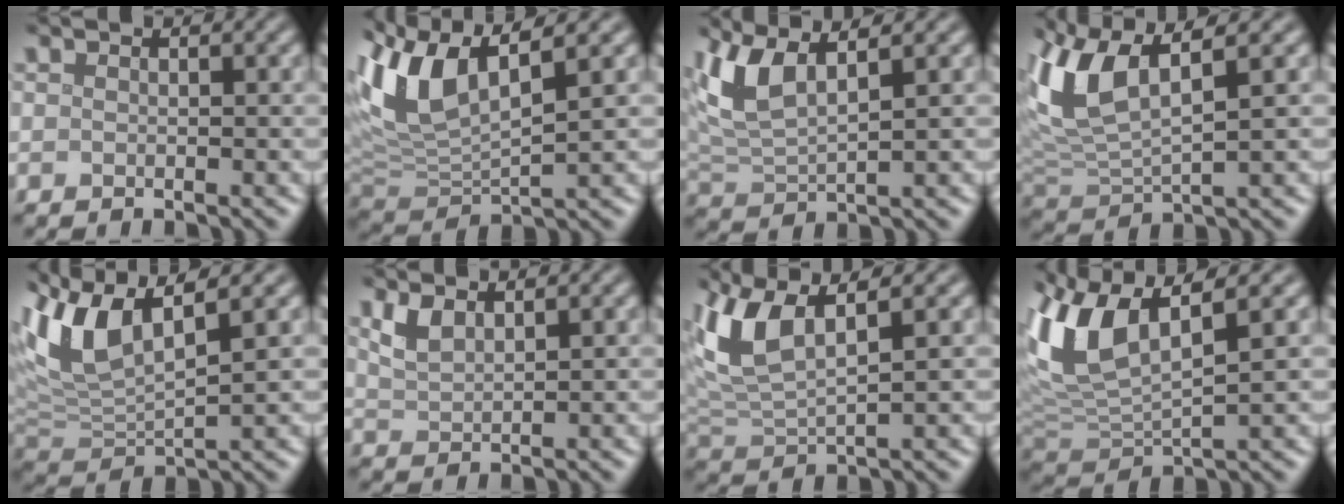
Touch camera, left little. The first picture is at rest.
{"total": 8.3, "force": [3.9, 3.1, 6.6], "torque": [-0.150, 0.015, 0.070]}
{"total": 5.1, "force": [3.1, 1.5, 3.7], "torque": [-0.093, 0.008, 0.064]}
{"total": 7.8, "force": [3.6, 2.8, 6.3], "torque": [-0.148, 0.015, 0.065]}
{"total": 7.4, "force": [3.8, 2.5, 5.9], "torque": [-0.134, 0.013, 0.070]}
{"total": 2.2, "force": [1.6, 0.8, 1.3], "torque": [-0.036, 0.001, 0.036]}
{"total": 6.0, "force": [3.3, 1.9, 4.6], "torque": [-0.112, 0.009, 0.064]}
{"total": 9.0, "force": [3.8, 3.5, 7.4], "torque": [-0.173, 0.014, 0.069]}